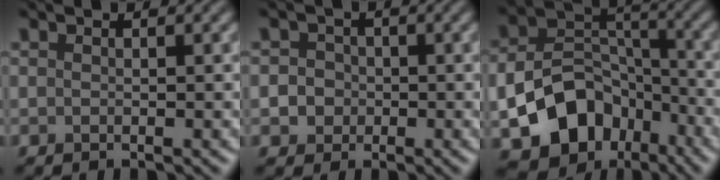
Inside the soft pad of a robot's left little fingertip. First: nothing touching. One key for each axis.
{"total": 2.9, "fx": 0.0, "fy": 2.7, "fz": 1.1, "tx": 0.009, "ty": 0.012, "tz": -0.020}
{"total": 10.8, "fx": -5.0, "fy": 7.6, "fz": 5.7, "tx": -0.102, "ty": -0.013, "tz": -0.084}